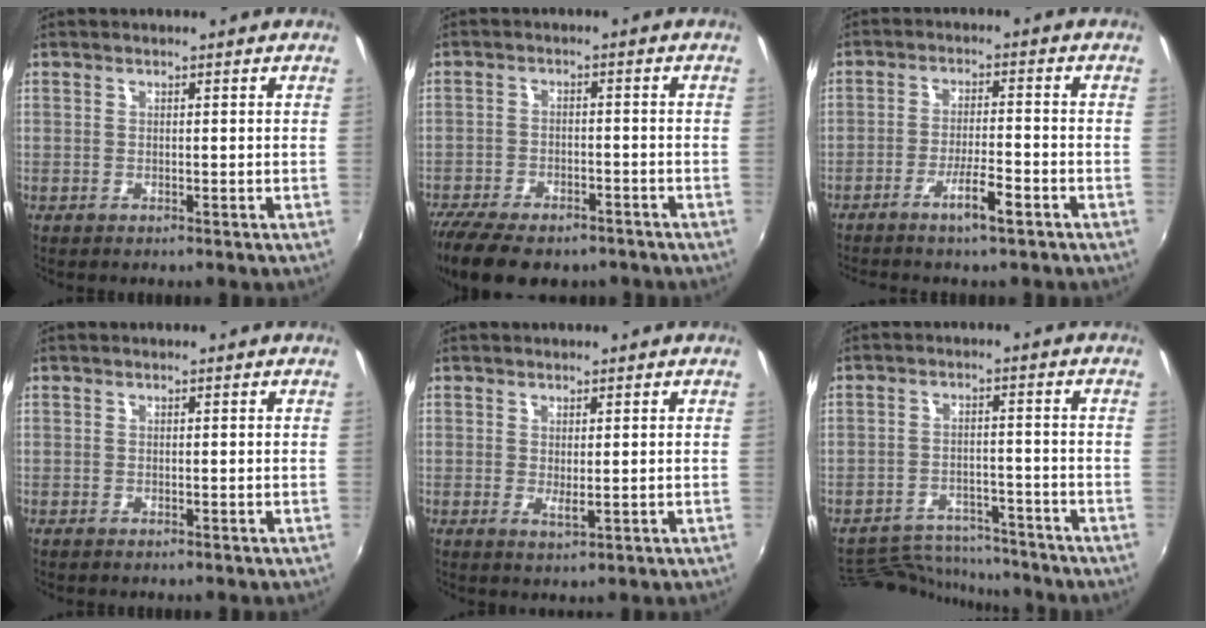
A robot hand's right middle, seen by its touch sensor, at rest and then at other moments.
{"total": 15.5, "force": [-11.9, 6.3, 7.7], "torque": [-0.177, -0.038, -0.187]}
{"total": 5.1, "force": [-3.6, 0.3, 3.7], "torque": [-0.079, -0.001, -0.062]}
{"total": 0.0}
{"total": 1.7, "force": [0.3, 0.4, 1.6], "torque": [-0.027, -0.005, 0.005]}
{"total": 12.7, "force": [-12.0, 3.3, 2.8], "torque": [-0.079, 0.016, -0.177]}